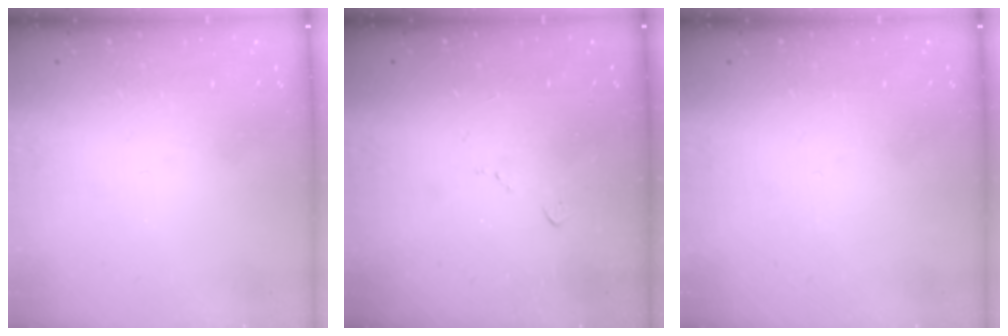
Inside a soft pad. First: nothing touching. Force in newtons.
{"total": 6.2, "press": 6.1, "slide": 0.8}
{"total": 0.0}